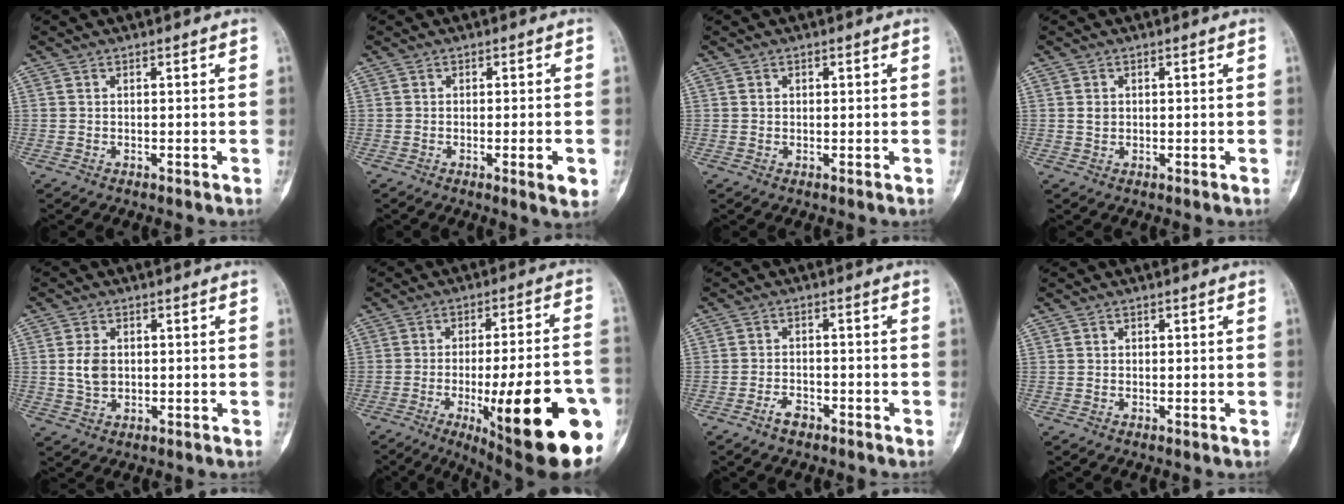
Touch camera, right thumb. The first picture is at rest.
{"total": 4.1, "force": [-1.2, 0.7, 3.8], "torque": [-0.054, -0.004, -0.015]}
{"total": 0.9, "force": [0.2, 0.8, 0.3], "torque": [0.000, 0.001, 0.003]}
{"total": 1.4, "force": [0.2, 1.2, 0.7], "torque": [-0.010, 0.001, 0.006]}
{"total": 4.6, "force": [0.4, 3.3, 3.2], "torque": [-0.056, 0.000, 0.011]}
{"total": 27.1, "force": [-9.1, 7.0, 24.6], "torque": [-0.285, 0.008, -0.113]}
{"total": 3.0, "force": [-2.2, 1.4, 1.5], "torque": [-0.029, 0.015, -0.040]}
{"total": 0.5, "force": [0.1, 0.5, 0.1], "torque": [0.002, 0.002, 0.001]}